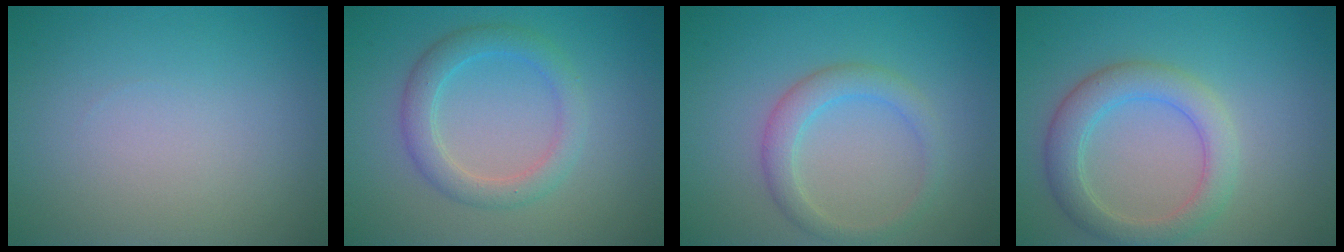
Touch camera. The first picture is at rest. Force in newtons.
{"total": 3.1, "press": 3.1, "slide": 0.1}
{"total": 2.7, "press": 2.7, "slide": 0.0}
{"total": 4.1, "press": 4.1, "slide": 0.1}